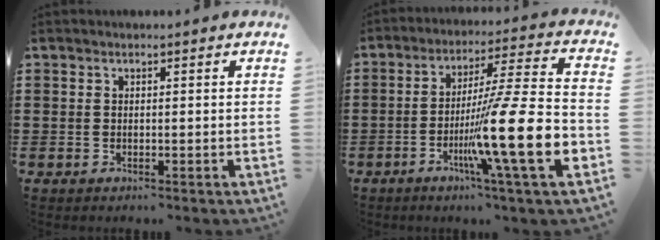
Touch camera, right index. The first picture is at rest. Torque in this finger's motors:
{"motor_torque": [2.14, 0.00, 1.05, 0.21]}